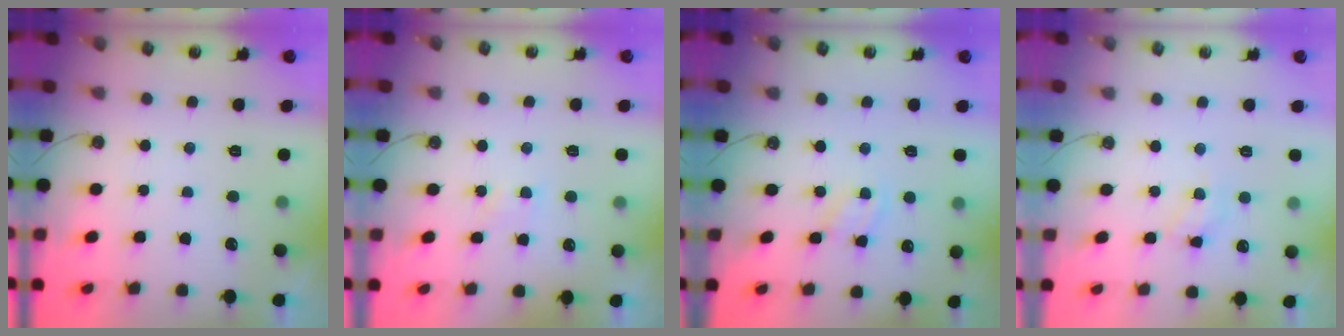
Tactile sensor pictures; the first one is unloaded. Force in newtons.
{"total": 3.5, "press": 3.5, "slide": 0.5}
{"total": 1.9, "press": 1.8, "slide": 0.3}
{"total": 5.6, "press": 5.6, "slide": 0.4}